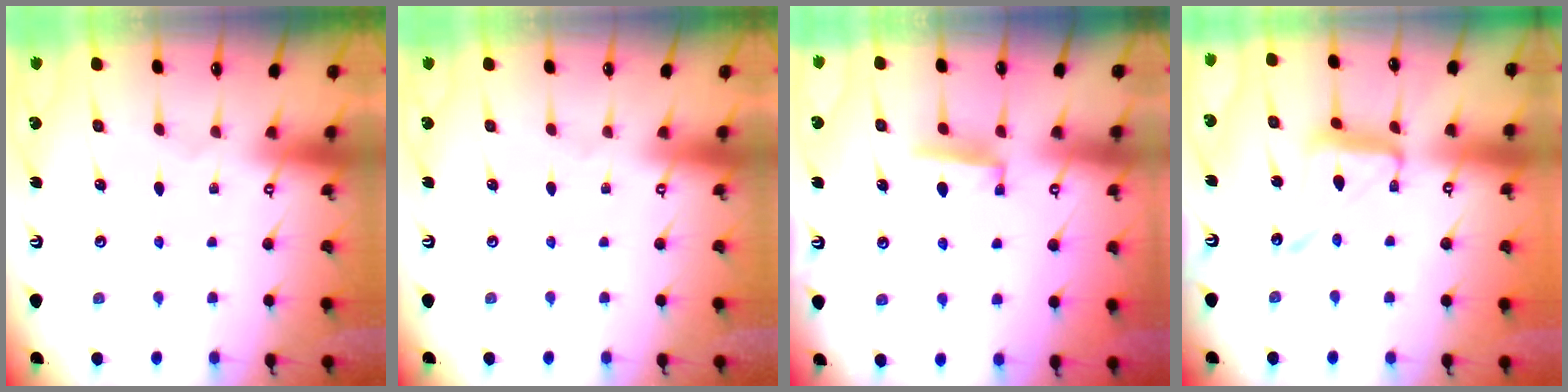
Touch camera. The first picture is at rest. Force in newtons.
{"total": 0.0}
{"total": 5.3, "press": 5.2, "slide": 0.6}
{"total": 13.9, "press": 13.8, "slide": 1.1}